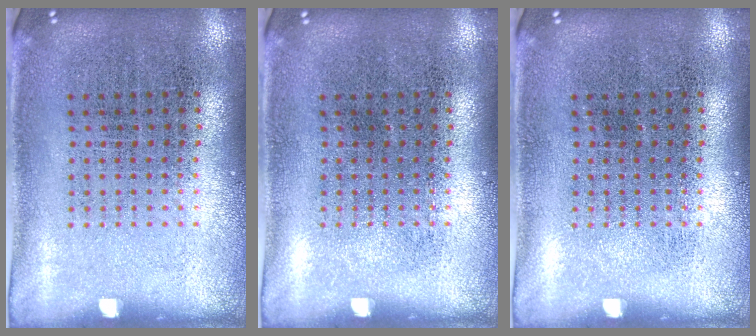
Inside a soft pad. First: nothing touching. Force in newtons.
{"total": 0.0}
{"total": 0.0}